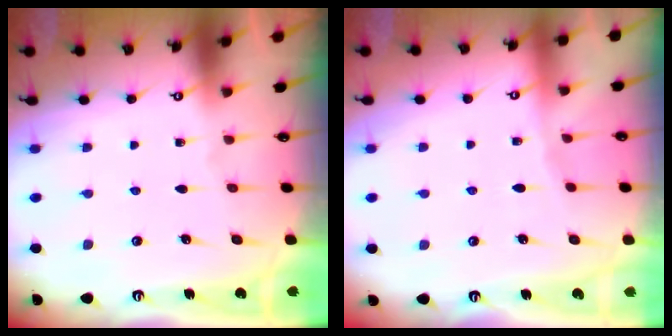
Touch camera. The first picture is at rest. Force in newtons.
{"total": 3.0, "press": 2.9, "slide": 0.6}